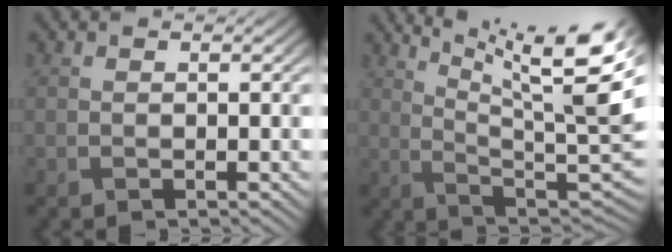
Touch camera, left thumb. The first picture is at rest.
{"total": 15.8, "force": [8.6, 3.2, 12.9], "torque": [-0.197, 0.000, 0.145]}